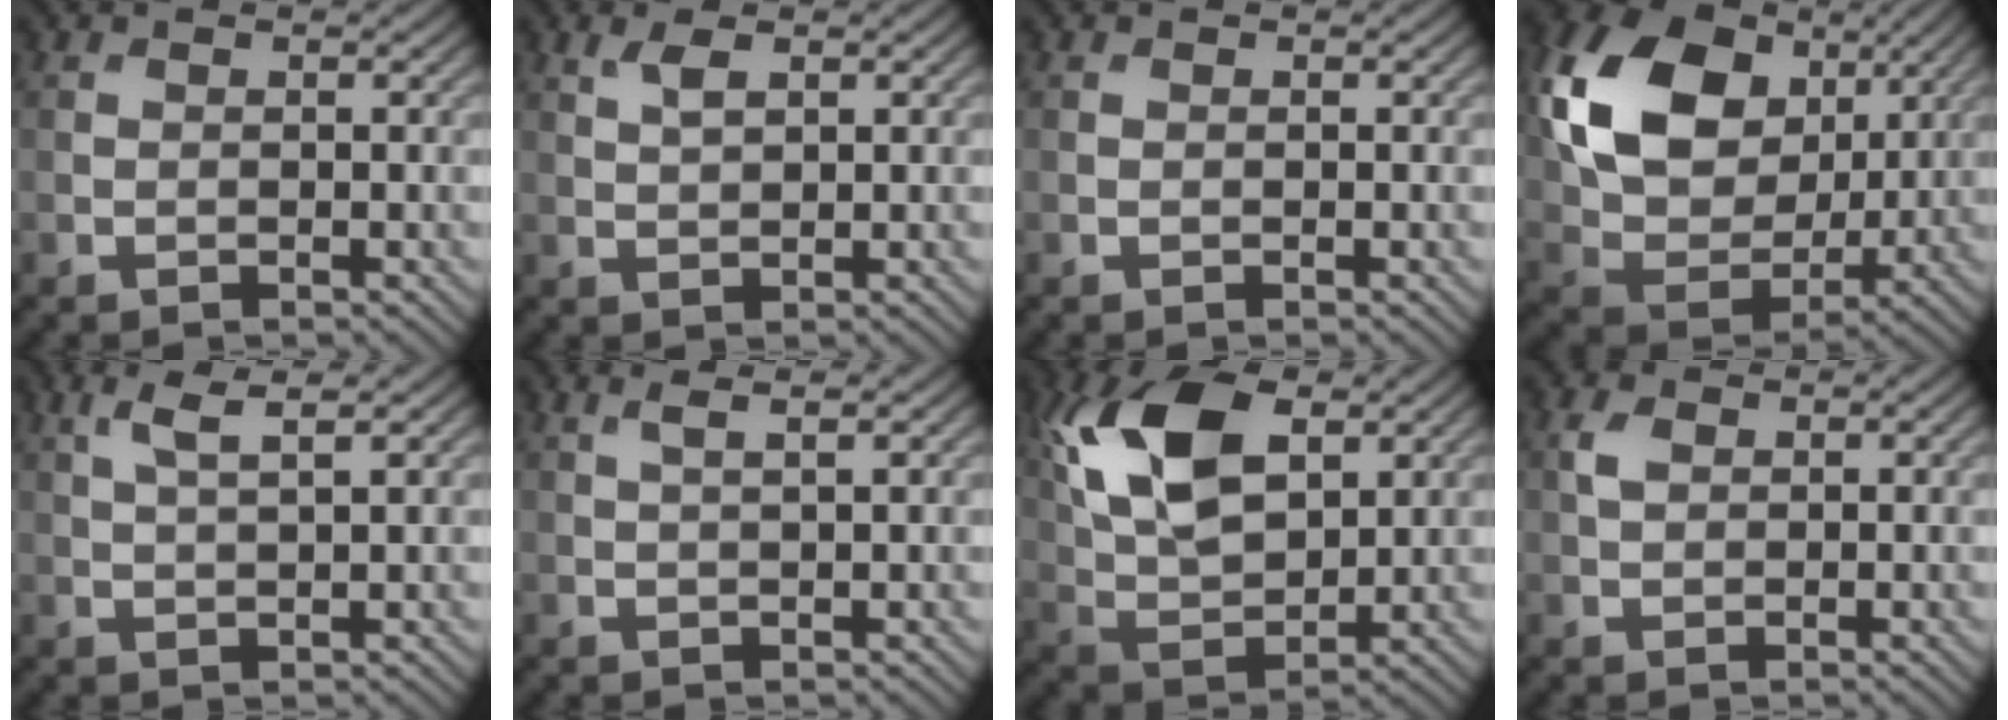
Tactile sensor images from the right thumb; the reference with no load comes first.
{"total": 2.2, "force": [1.1, 0.9, 1.7], "torque": [-0.039, 0.002, 0.023]}
{"total": 0.0}
{"total": 14.9, "force": [4.8, 10.7, 9.2], "torque": [-0.203, 0.008, 0.089]}
{"total": 3.3, "force": [1.8, 0.4, 2.7], "torque": [-0.062, 0.007, 0.040]}
{"total": 2.2, "force": [1.1, 0.4, 1.8], "torque": [-0.027, 0.005, 0.015]}
{"total": 12.3, "force": [4.6, 6.6, 9.3], "torque": [-0.212, 0.015, 0.088]}
{"total": 1.8, "force": [0.6, 1.2, 1.2], "torque": [-0.029, 0.004, 0.009]}